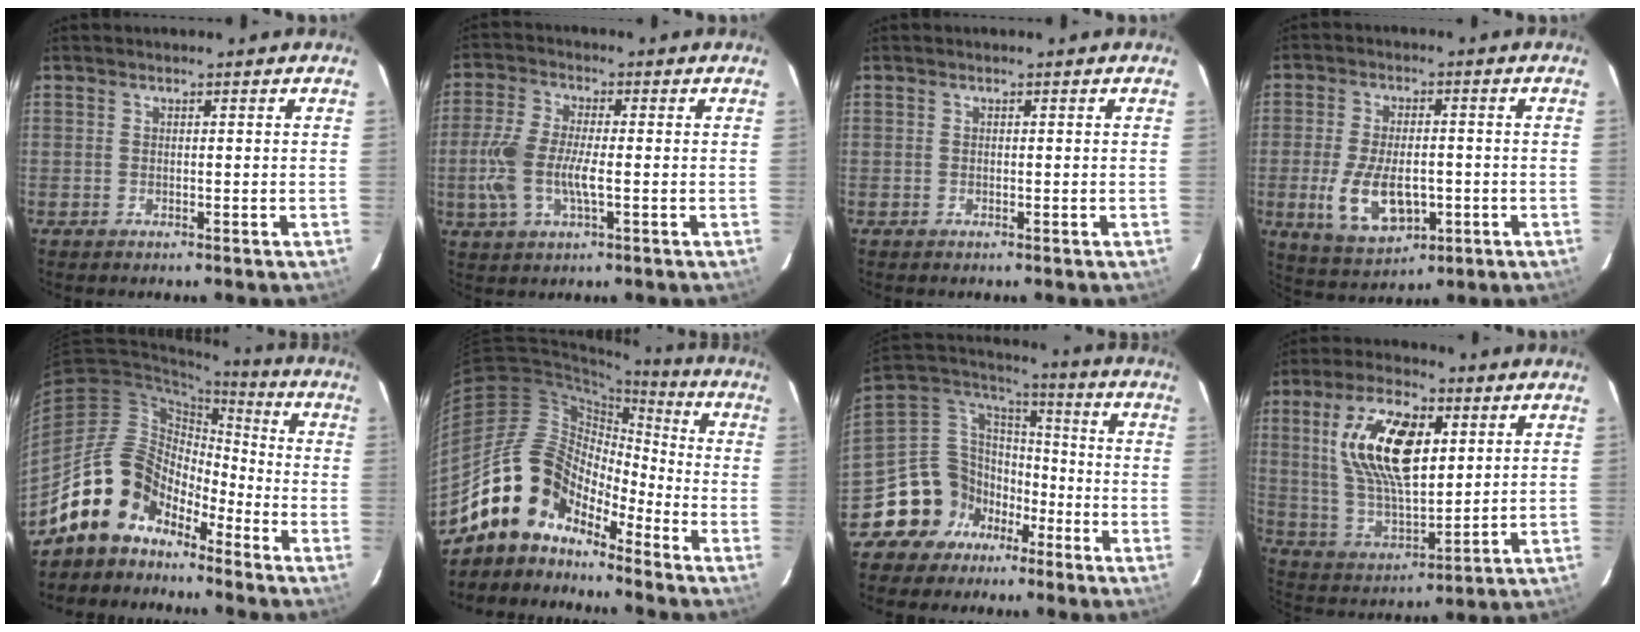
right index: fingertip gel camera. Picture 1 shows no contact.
{"total": 8.9, "force": [-1.8, 3.4, 8.1], "torque": [-0.182, -0.001, -0.036]}
{"total": 0.0}
{"total": 12.0, "force": [-3.0, 6.3, 9.7], "torque": [-0.203, -0.017, -0.039]}
{"total": 12.6, "force": [-10.1, 6.6, 3.5], "torque": [-0.066, 0.035, -0.192]}
{"total": 13.5, "force": [-11.3, 5.9, 4.5], "torque": [-0.080, 0.028, -0.223]}
{"total": 14.1, "force": [-8.6, 10.7, 3.4], "torque": [-0.093, 0.045, -0.153]}
{"total": 17.6, "force": [5.3, 8.1, 14.7], "torque": [-0.285, 0.011, 0.109]}